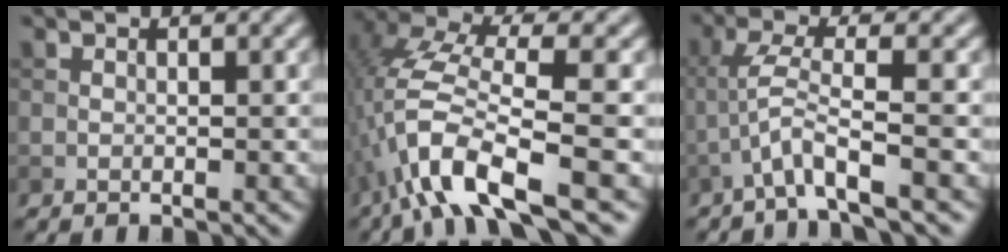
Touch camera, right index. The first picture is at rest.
{"total": 8.8, "force": [-3.7, 2.3, 7.6], "torque": [-0.159, 0.012, -0.082]}
{"total": 3.5, "force": [-1.8, 0.0, 3.0], "torque": [-0.064, 0.013, -0.043]}